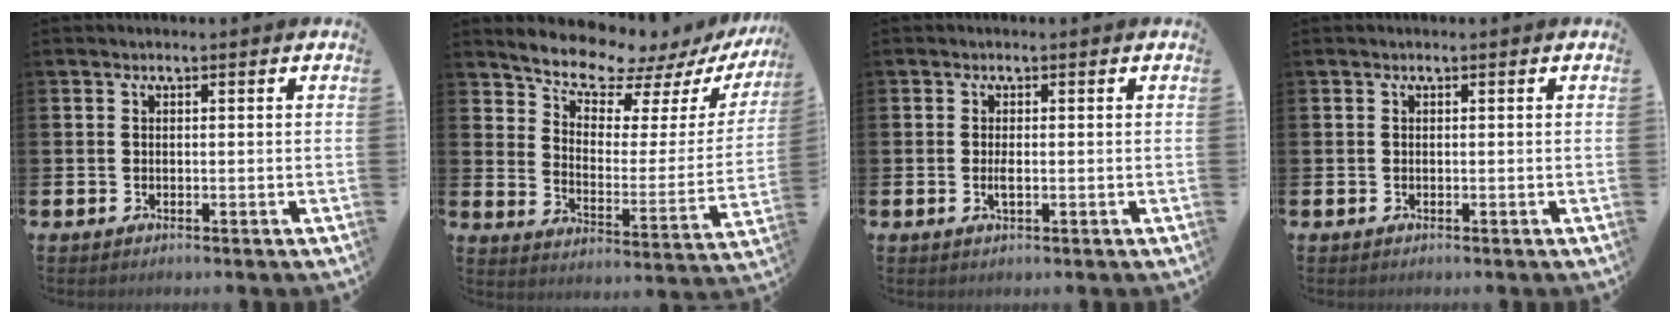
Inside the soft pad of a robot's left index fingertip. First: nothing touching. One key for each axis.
{"total": 8.8, "fx": 8.3, "fy": 2.1, "fz": 2.3, "tx": -0.072, "ty": -0.069, "tz": 0.140}
{"total": 1.4, "fx": -0.1, "fy": 0.4, "fz": 1.3, "tx": -0.028, "ty": 0.002, "tz": -0.002}
{"total": 0.0}